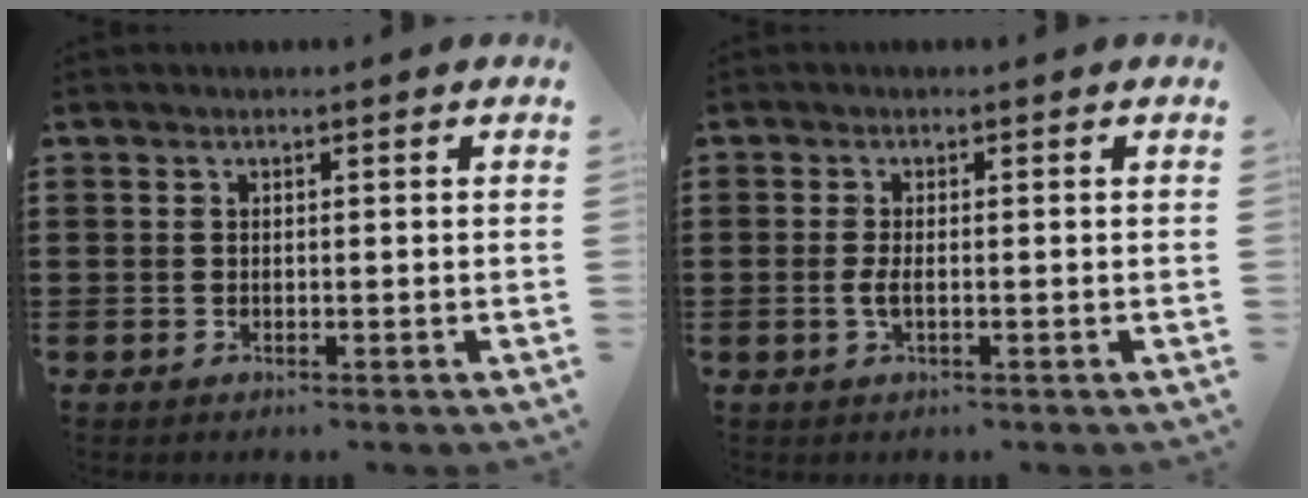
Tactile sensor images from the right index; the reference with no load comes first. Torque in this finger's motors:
{"motor_torque": [1.57, 0.56, 0.34, 0.10]}